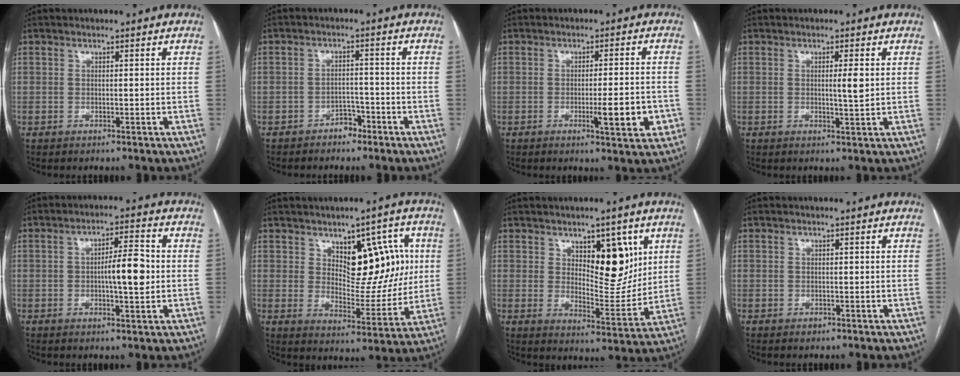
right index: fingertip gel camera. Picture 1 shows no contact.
{"total": 3.0, "force": [-2.3, 1.6, 1.0], "torque": [-0.013, 0.007, -0.035]}
{"total": 6.4, "force": [-2.2, 0.9, 6.0], "torque": [-0.085, -0.003, -0.026]}
{"total": 2.4, "force": [0.2, 0.0, 2.4], "torque": [-0.038, -0.001, 0.003]}
{"total": 6.9, "force": [-0.4, 1.5, 6.7], "torque": [-0.107, 0.011, -0.005]}
{"total": 12.0, "force": [3.6, 6.4, 9.5], "torque": [-0.122, 0.017, 0.066]}
{"total": 10.0, "force": [4.2, 4.1, 8.1], "torque": [-0.114, -0.003, 0.074]}
{"total": 0.7, "force": [-0.4, 0.6, 0.1], "torque": [0.000, 0.003, -0.005]}